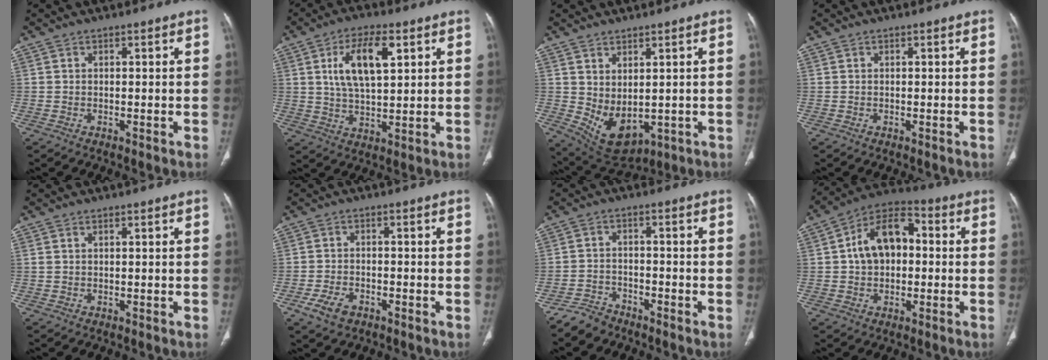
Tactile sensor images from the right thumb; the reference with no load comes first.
{"total": 11.3, "force": [3.9, 5.1, 9.4], "torque": [-0.163, -0.007, 0.072]}
{"total": 8.7, "force": [-0.2, 5.0, 7.1], "torque": [-0.110, -0.011, 0.028]}
{"total": 0.0}
{"total": 0.8, "force": [0.4, 0.4, 0.5], "torque": [-0.012, 0.007, 0.009]}
{"total": 5.0, "force": [-2.8, 2.9, 3.0], "torque": [-0.063, 0.011, -0.047]}
{"total": 4.2, "force": [-3.8, 1.8, 0.4], "torque": [-0.010, 0.017, -0.073]}
{"total": 12.6, "force": [1.1, 8.4, 9.4], "torque": [-0.139, 0.032, 0.007]}